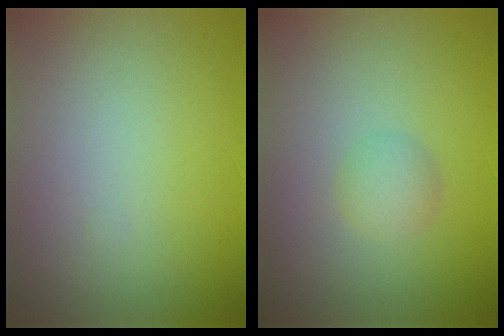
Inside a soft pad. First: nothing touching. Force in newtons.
{"total": 1.7, "press": 1.7, "slide": 0.1}